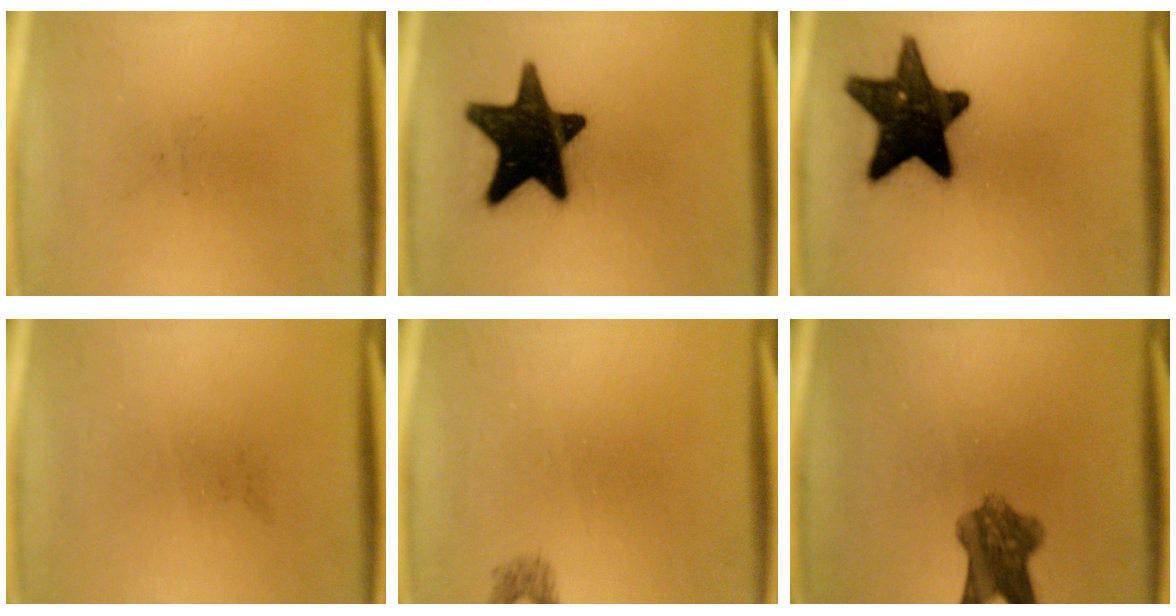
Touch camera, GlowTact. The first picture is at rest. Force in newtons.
{"total": 18.8}
{"total": 17.0}
{"total": 0.0}
{"total": 1.0}
{"total": 7.1}